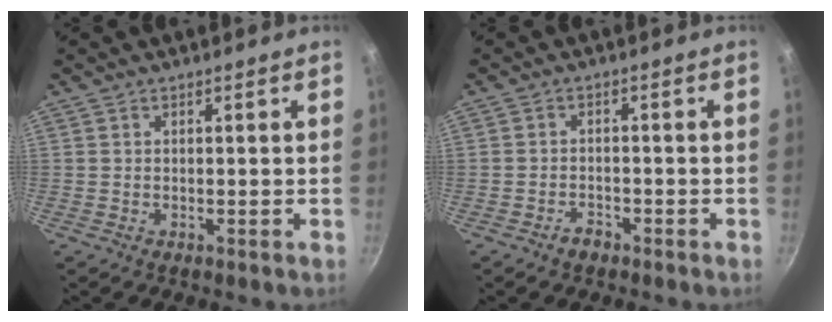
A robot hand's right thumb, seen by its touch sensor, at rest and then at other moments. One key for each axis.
{"total": 2.3, "fx": -1.8, "fy": 1.2, "fz": 0.8, "tx": -0.004, "ty": 0.023, "tz": -0.026}